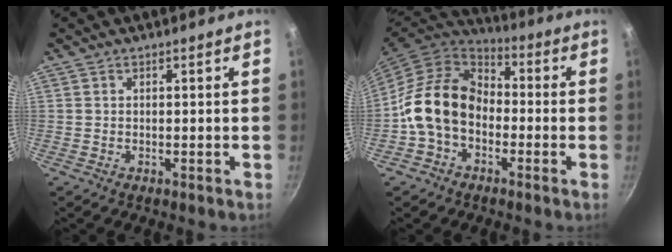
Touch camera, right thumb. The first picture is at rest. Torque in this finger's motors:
{"motor_torque": [1.23, 2.93, 1.07, -1.14, 0.59]}